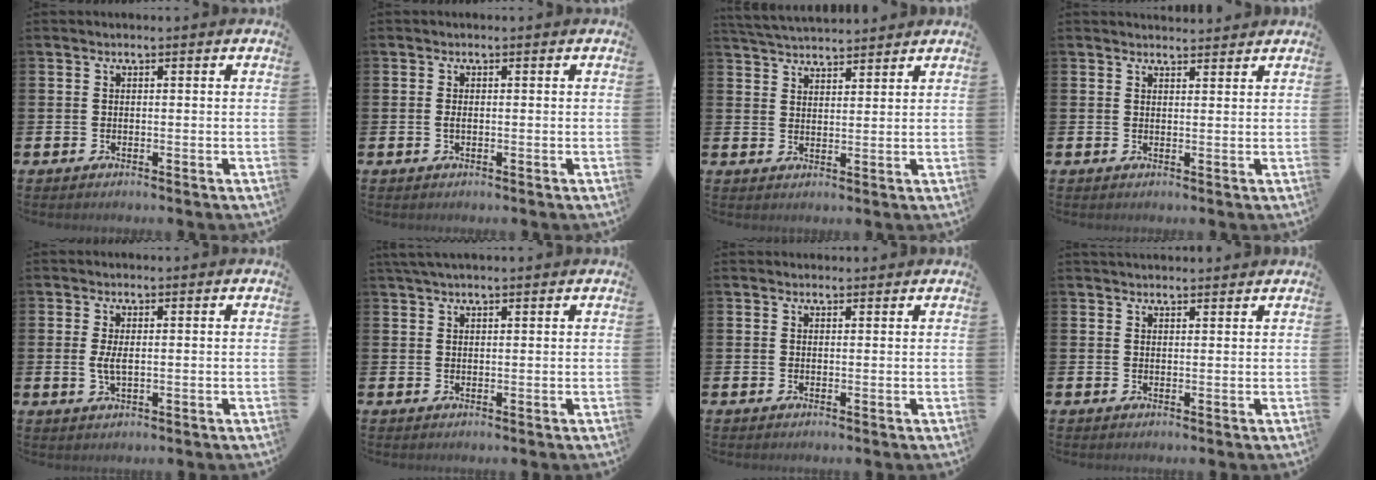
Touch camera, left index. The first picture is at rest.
{"total": 0.8, "force": [-0.1, 0.3, 0.7], "torque": [-0.008, 0.000, -0.004]}
{"total": 4.3, "force": [4.2, 0.4, 0.2], "torque": [-0.009, -0.022, 0.077]}
{"total": 2.1, "force": [2.1, 0.3, -0.1], "torque": [0.014, -0.014, 0.035]}
{"total": 2.2, "force": [0.3, 0.8, 2.0], "torque": [-0.033, 0.001, 0.003]}
{"total": 2.1, "force": [1.8, 0.3, 1.0], "torque": [-0.018, 0.003, 0.033]}
{"total": 0.8, "force": [0.7, 0.2, 0.1], "torque": [0.017, -0.006, 0.010]}
{"total": 1.8, "force": [1.8, 0.3, 0.2], "torque": [0.005, -0.007, 0.030]}